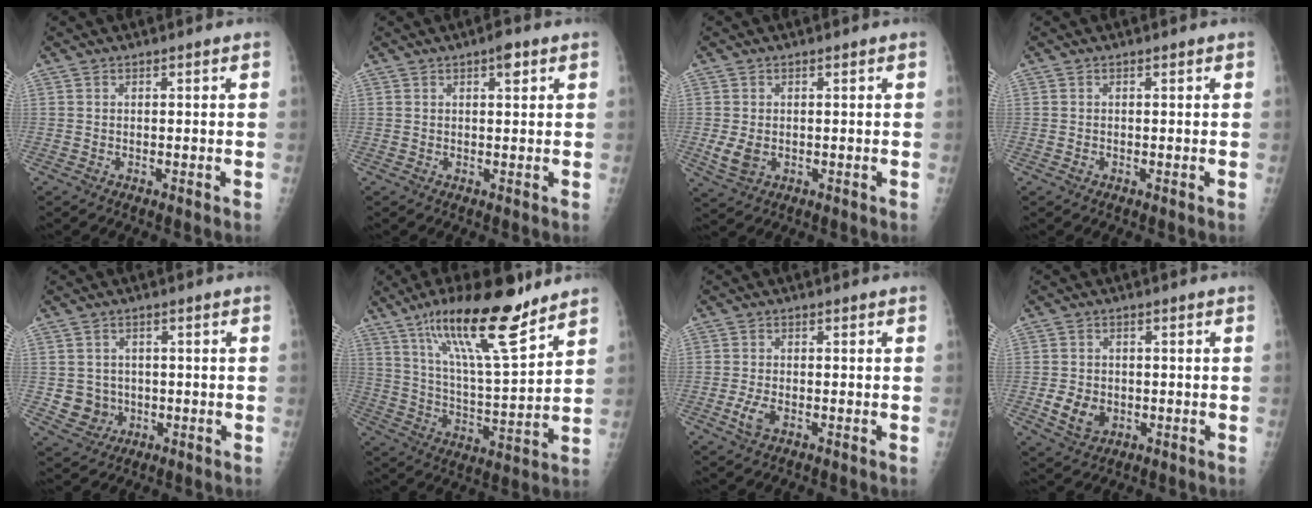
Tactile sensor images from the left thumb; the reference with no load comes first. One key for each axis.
{"total": 2.5, "fx": 1.3, "fy": 0.9, "fz": 1.9, "tx": -0.022, "ty": -0.002, "tz": 0.016}
{"total": 3.8, "fx": -0.4, "fy": 2.8, "fz": 2.6, "tx": -0.052, "ty": -0.008, "tz": 0.001}
{"total": 0.5, "fx": -0.2, "fy": 0.5, "fz": 0.2, "tx": -0.002, "ty": 0.001, "tz": -0.003}
{"total": 5.3, "fx": -0.3, "fy": 5.2, "fz": 1.3, "tx": 0.004, "ty": 0.006, "tz": 0.005}
{"total": 19.7, "fx": 13.5, "fy": 4.0, "fz": 13.8, "tx": -0.216, "ty": -0.066, "tz": 0.236}
{"total": 3.2, "fx": -1.2, "fy": 1.7, "fz": 2.5, "tx": -0.055, "ty": -0.002, "tz": -0.023}
{"total": 5.8, "fx": -1.2, "fy": 4.6, "fz": 3.3, "tx": -0.045, "ty": 0.000, "tz": -0.012}